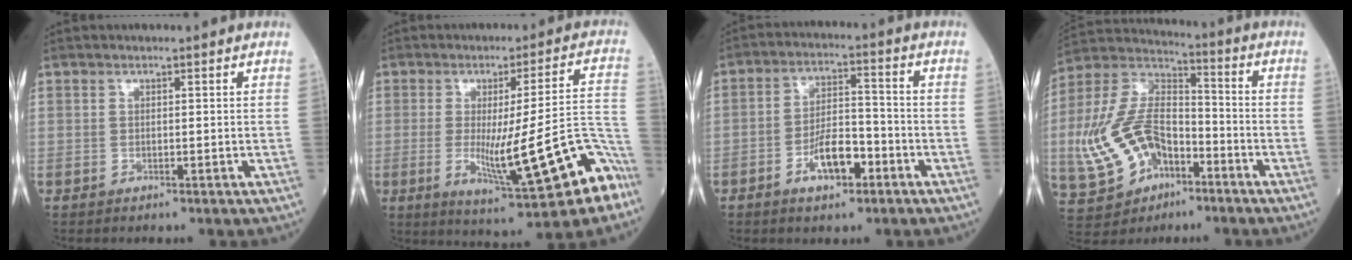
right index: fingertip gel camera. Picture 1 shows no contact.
{"total": 16.4, "force": [-6.1, 1.5, 15.2], "torque": [-0.190, 0.003, -0.072]}
{"total": 7.2, "force": [-3.6, 2.7, 5.7], "torque": [-0.108, 0.009, -0.063]}
{"total": 16.1, "force": [-4.9, 10.1, 11.6], "torque": [-0.269, 0.019, -0.084]}